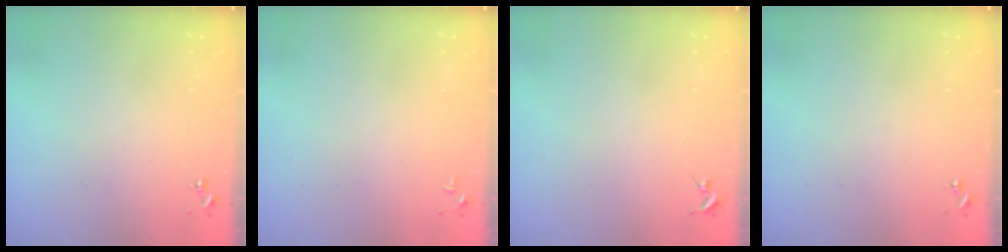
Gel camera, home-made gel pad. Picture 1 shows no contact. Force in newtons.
{"total": 3.0, "press": 3.0, "slide": 0.5}
{"total": 0.0}
{"total": 0.0}